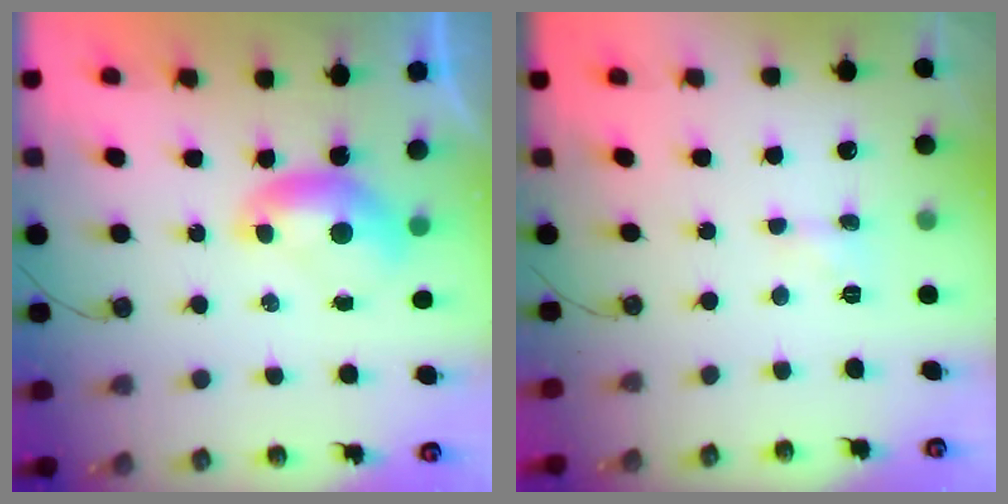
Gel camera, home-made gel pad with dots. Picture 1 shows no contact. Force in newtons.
{"total": 1.4, "press": 1.3, "slide": 0.3}